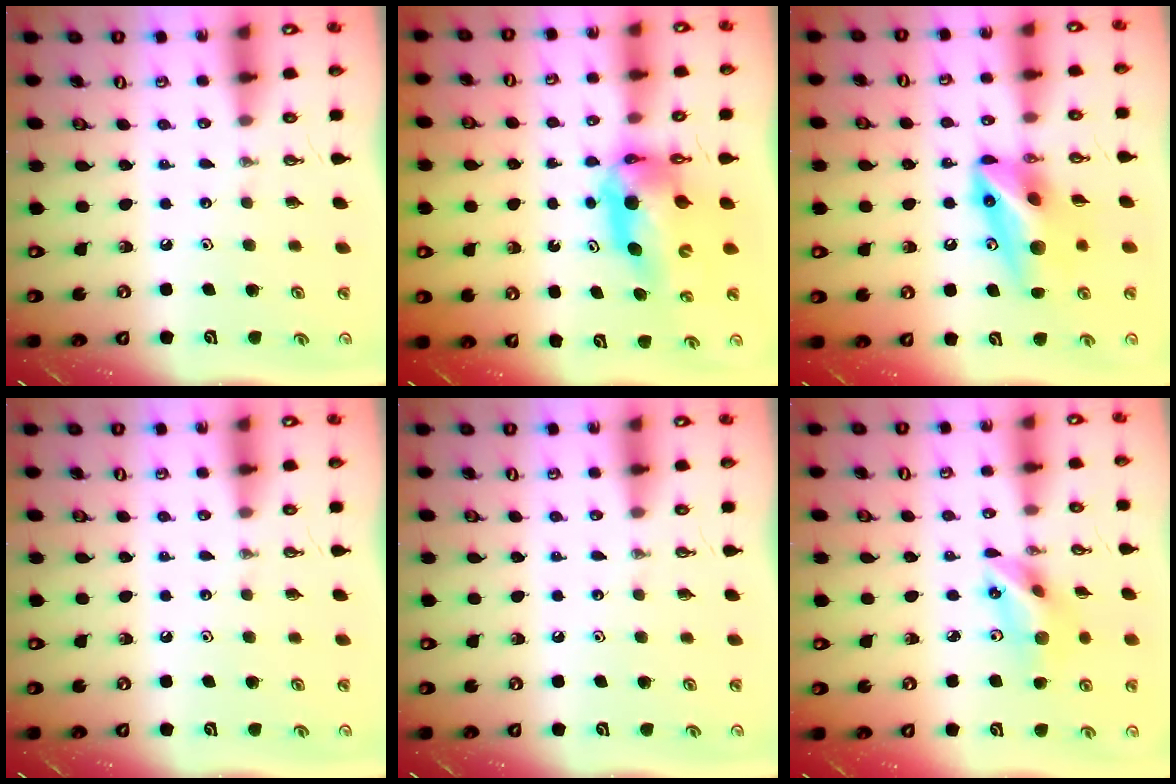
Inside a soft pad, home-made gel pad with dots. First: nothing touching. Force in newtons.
{"total": 9.5, "press": 9.5, "slide": 1.0}
{"total": 11.1, "press": 11.0, "slide": 1.9}
{"total": 0.0}
{"total": 0.0}
{"total": 11.5, "press": 11.1, "slide": 2.9}